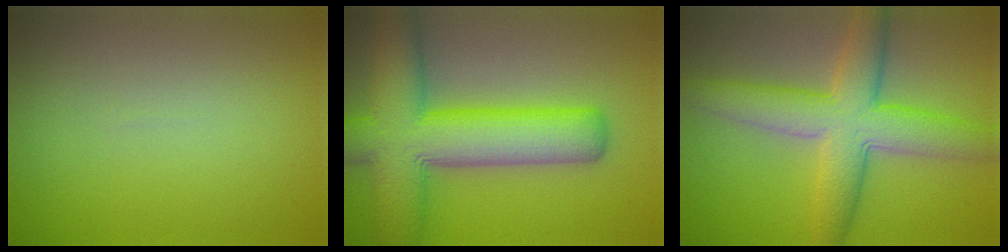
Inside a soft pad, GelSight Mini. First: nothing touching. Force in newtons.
{"total": 11.3, "press": 11.3, "slide": 0.5}
{"total": 8.0, "press": 8.0, "slide": 0.3}